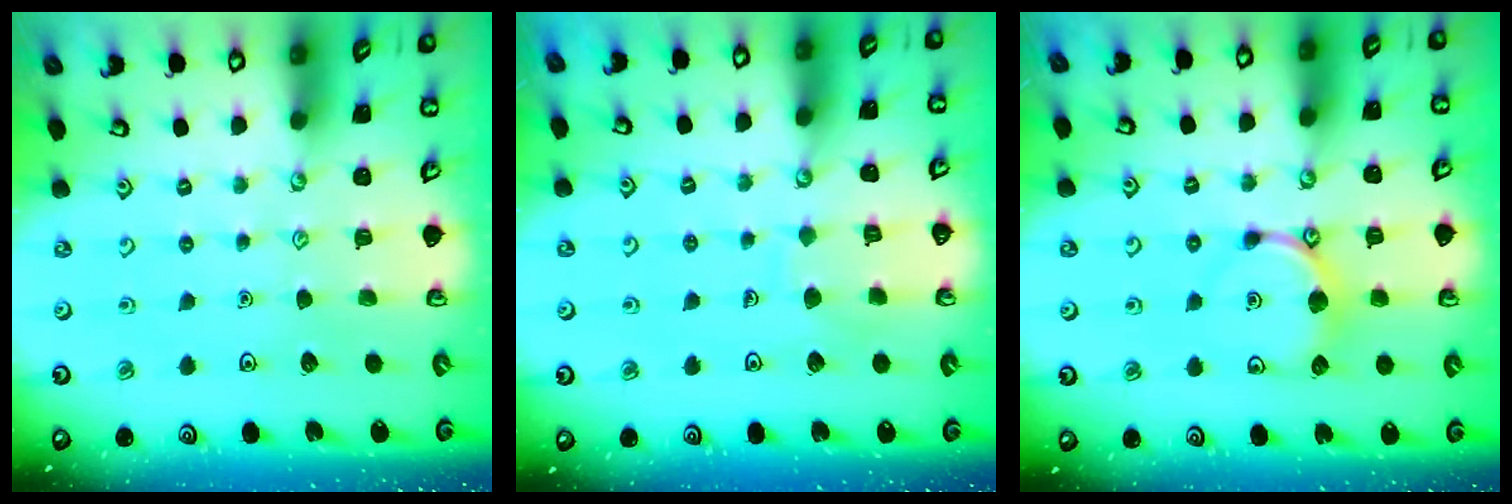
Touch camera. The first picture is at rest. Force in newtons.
{"total": 6.4, "press": 6.3, "slide": 0.5}
{"total": 9.4, "press": 9.4, "slide": 0.6}